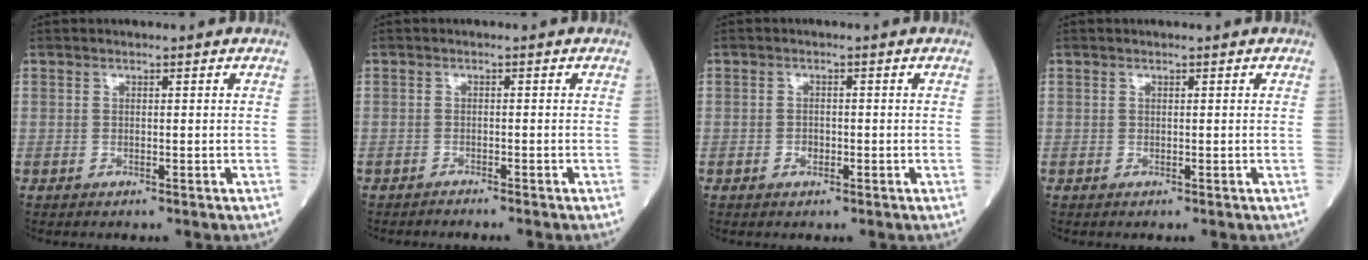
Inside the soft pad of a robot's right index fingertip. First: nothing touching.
{"total": 1.3, "force": [-1.3, -0.2, 0.3], "torque": [-0.008, -0.001, -0.019]}
{"total": 1.3, "force": [-0.6, 0.9, 0.8], "torque": [-0.013, 0.003, -0.008]}
{"total": 0.0}